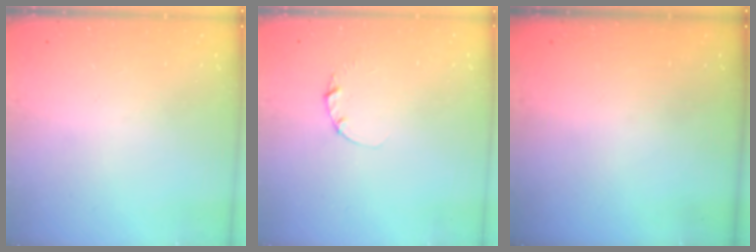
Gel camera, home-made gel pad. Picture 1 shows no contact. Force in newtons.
{"total": 1.3, "press": 1.3, "slide": 0.2}
{"total": 0.0}